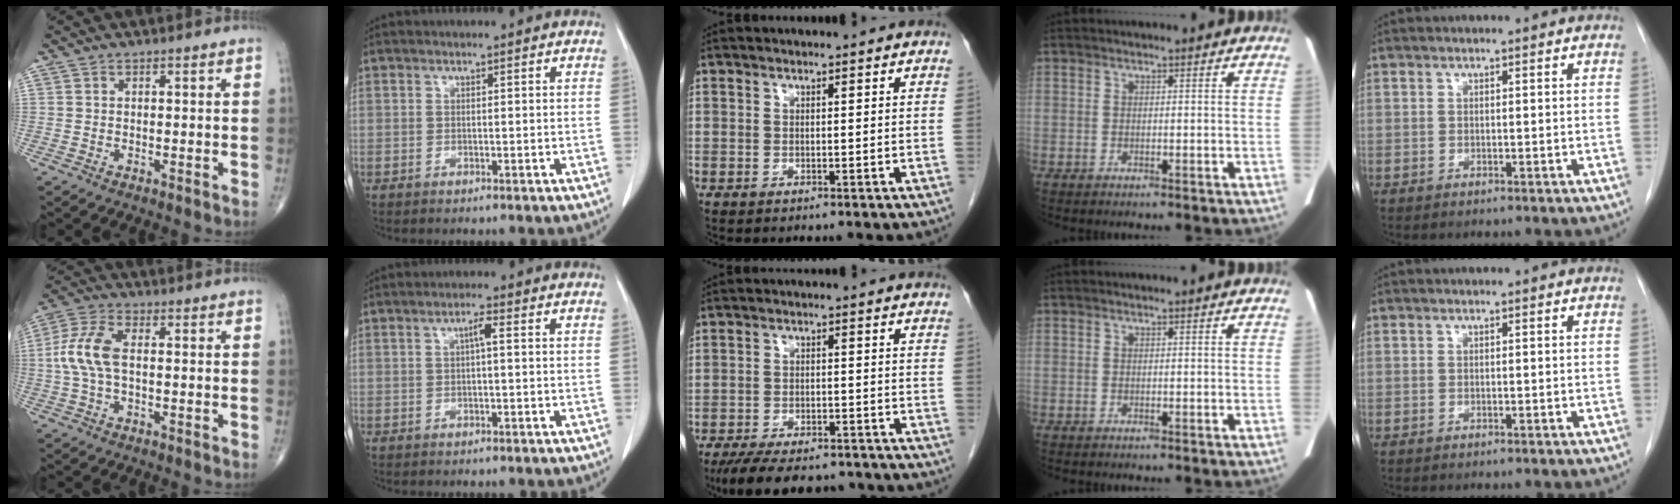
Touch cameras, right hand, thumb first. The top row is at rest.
{"thumb": {"total": 8.3, "force": [0.1, 4.2, 7.2], "torque": [-0.172, 0.022, -0.001]}, "index": {"total": 1.8, "force": [0.3, 0.2, 1.7], "torque": [-0.033, 0.004, 0.004]}, "middle": {"total": 12.6, "force": [-10.6, 4.1, 5.4], "torque": [-0.094, -0.003, -0.150]}}